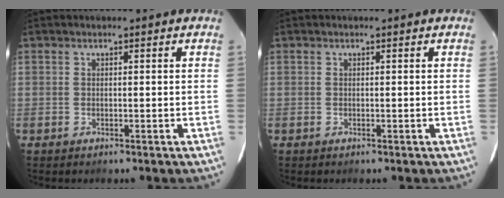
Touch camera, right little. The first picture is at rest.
{"total": 0.0}